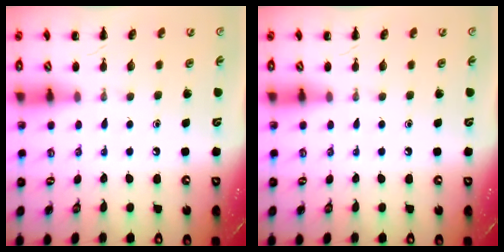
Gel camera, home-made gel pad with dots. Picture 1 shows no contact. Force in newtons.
{"total": 0.0}